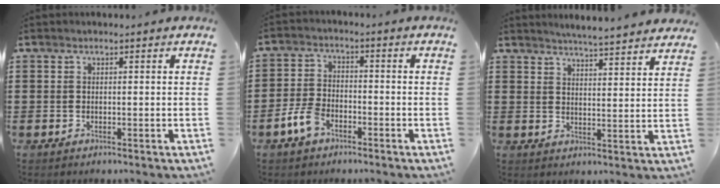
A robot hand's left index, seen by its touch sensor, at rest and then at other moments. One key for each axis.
{"total": 5.0, "fx": -3.0, "fy": 2.5, "fz": 3.1, "tx": -0.079, "ty": 0.004, "tz": -0.062}
{"total": 4.0, "fx": 3.9, "fy": -0.6, "fz": 0.5, "tx": -0.024, "ty": -0.021, "tz": 0.069}